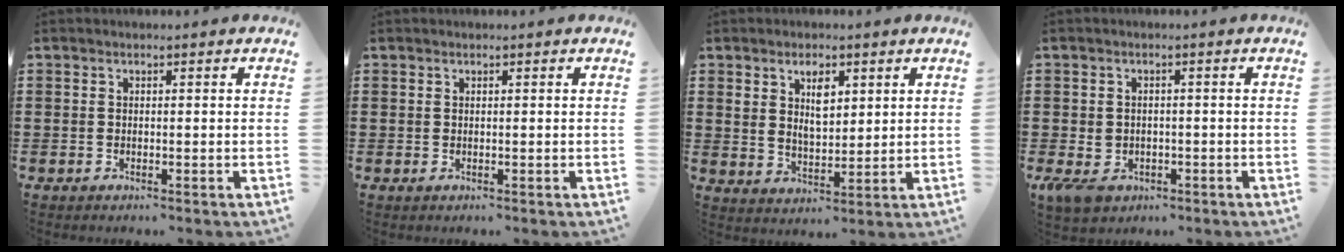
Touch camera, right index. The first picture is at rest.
{"total": 0.0}
{"total": 4.9, "force": [2.2, 2.4, 3.7], "torque": [-0.066, 0.001, 0.034]}
{"total": 2.7, "force": [-1.5, 1.9, 1.1], "torque": [-0.040, -0.005, -0.035]}